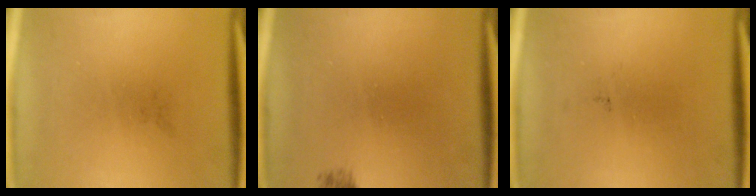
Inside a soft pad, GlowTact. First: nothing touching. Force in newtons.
{"total": 0.7}
{"total": 0.0}